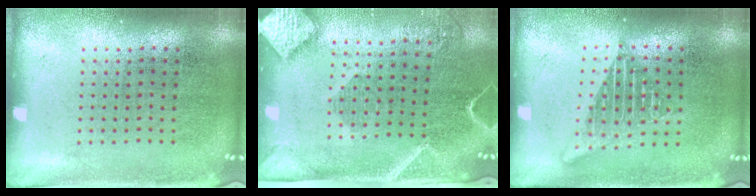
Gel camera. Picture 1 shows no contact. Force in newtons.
{"total": 2.5, "press": 1.9, "slide": 1.7}
{"total": 1.7, "press": 1.7, "slide": 0.2}